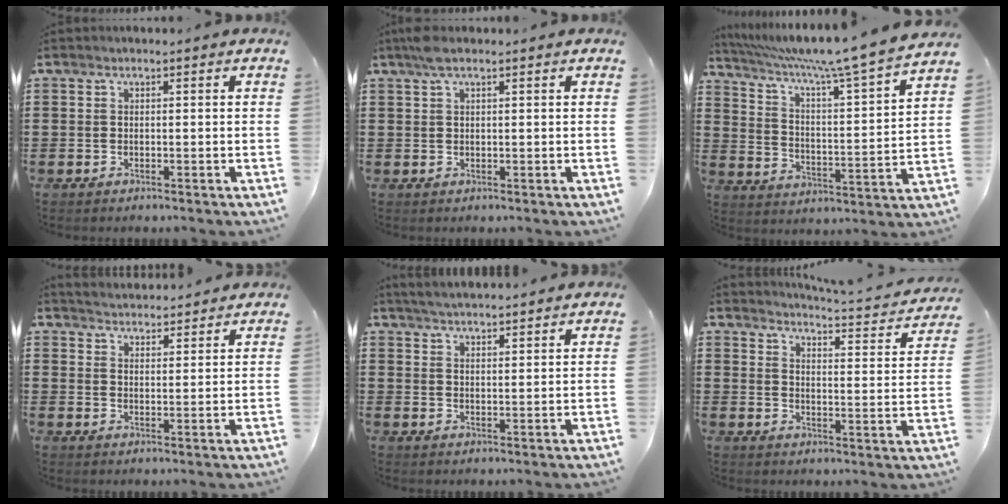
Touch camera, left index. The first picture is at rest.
{"total": 2.3, "force": [1.4, 0.4, 1.7], "torque": [-0.036, 0.003, 0.026]}
{"total": 8.4, "force": [7.1, -0.9, 4.4], "torque": [-0.113, -0.057, 0.110]}
{"total": 3.5, "force": [3.4, -0.3, -0.6], "torque": [-0.001, -0.019, 0.061]}
{"total": 3.6, "force": [3.6, -0.4, 0.2], "torque": [-0.016, -0.013, 0.064]}
{"total": 2.7, "force": [2.5, -0.4, 0.8], "torque": [-0.027, -0.031, 0.032]}